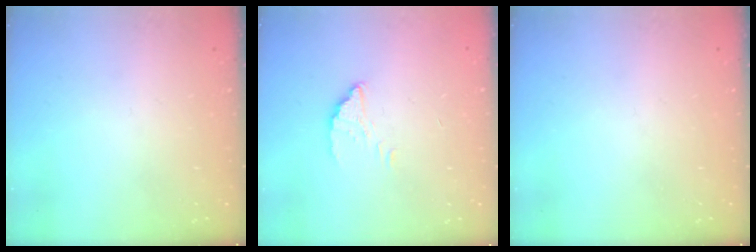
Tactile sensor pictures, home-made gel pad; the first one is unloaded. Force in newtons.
{"total": 2.0, "press": 2.0, "slide": 0.1}
{"total": 0.0}